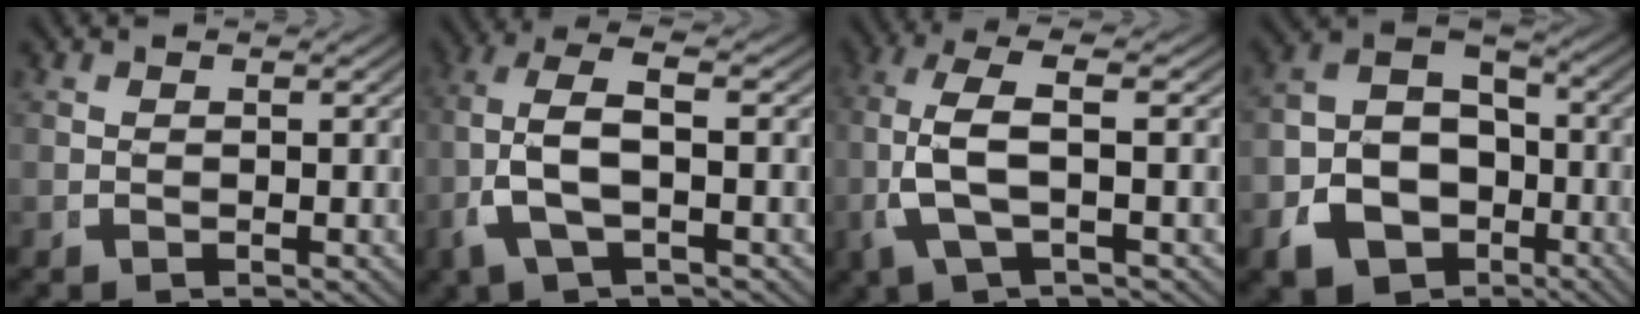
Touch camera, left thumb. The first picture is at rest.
{"total": 7.3, "force": [0.0, 3.7, 6.3], "torque": [-0.166, -0.011, 0.009]}
{"total": 7.6, "force": [0.6, 3.0, 6.9], "torque": [-0.172, -0.004, 0.019]}
{"total": 14.2, "force": [-3.2, 11.7, 7.4], "torque": [-0.149, -0.041, -0.050]}